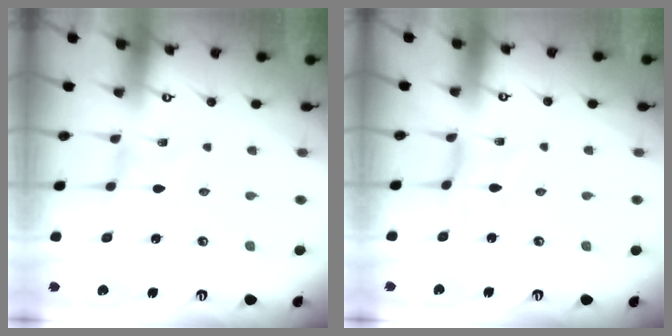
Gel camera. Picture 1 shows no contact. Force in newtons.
{"total": 0.6, "press": 0.6, "slide": 0.2}